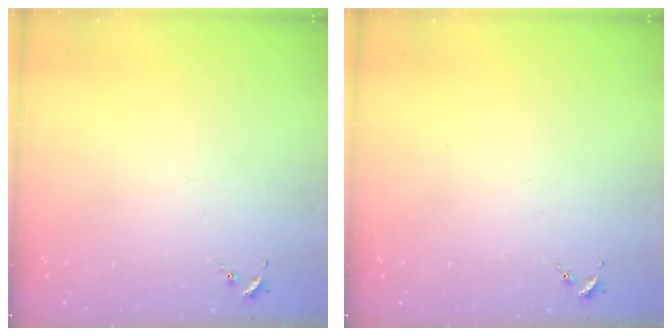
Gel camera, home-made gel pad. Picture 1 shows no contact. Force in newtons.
{"total": 0.0}